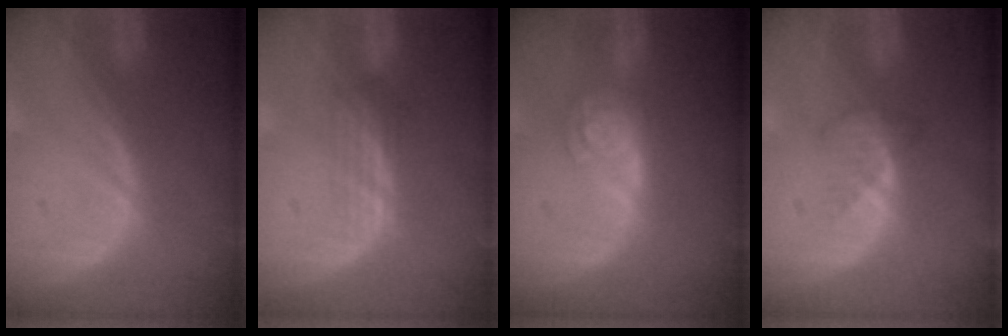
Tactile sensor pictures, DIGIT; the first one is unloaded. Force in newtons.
{"total": 2.4, "press": 2.3, "slide": 0.5}
{"total": 5.4, "press": 5.3, "slide": 0.4}
{"total": 2.5, "press": 2.5, "slide": 0.2}